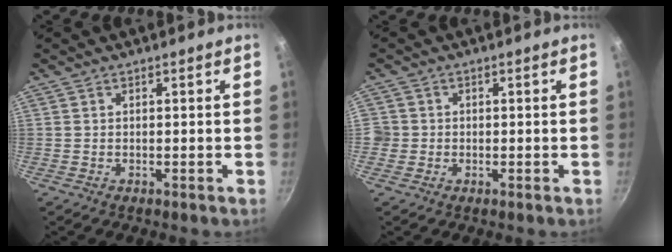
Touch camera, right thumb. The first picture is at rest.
{"total": 2.5, "force": [-0.5, 2.4, 0.4], "torque": [0.004, 0.010, -0.010]}